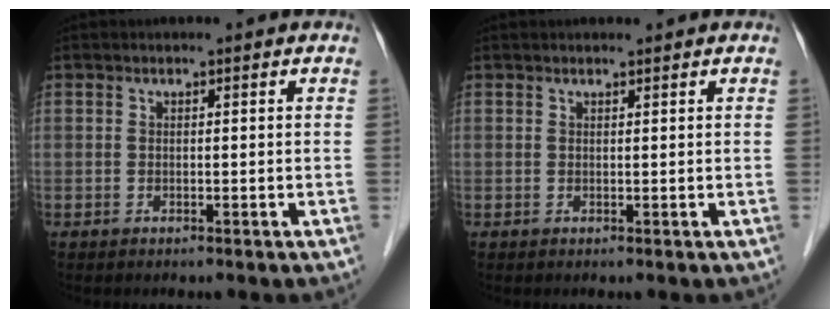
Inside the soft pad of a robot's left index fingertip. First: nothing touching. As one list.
[{"total": 1.1, "force": [1.1, 0.1, 0.4], "torque": [-0.007, 0.011, 0.019]}]